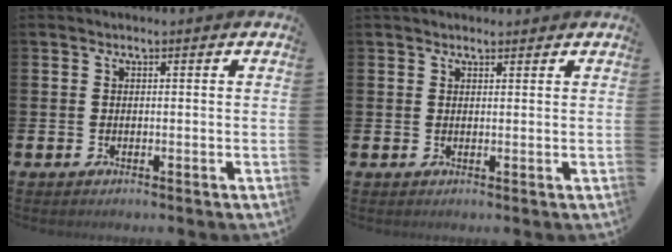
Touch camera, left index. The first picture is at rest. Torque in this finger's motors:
{"motor_torque": [0.00, -2.14, -0.01, 0.02]}